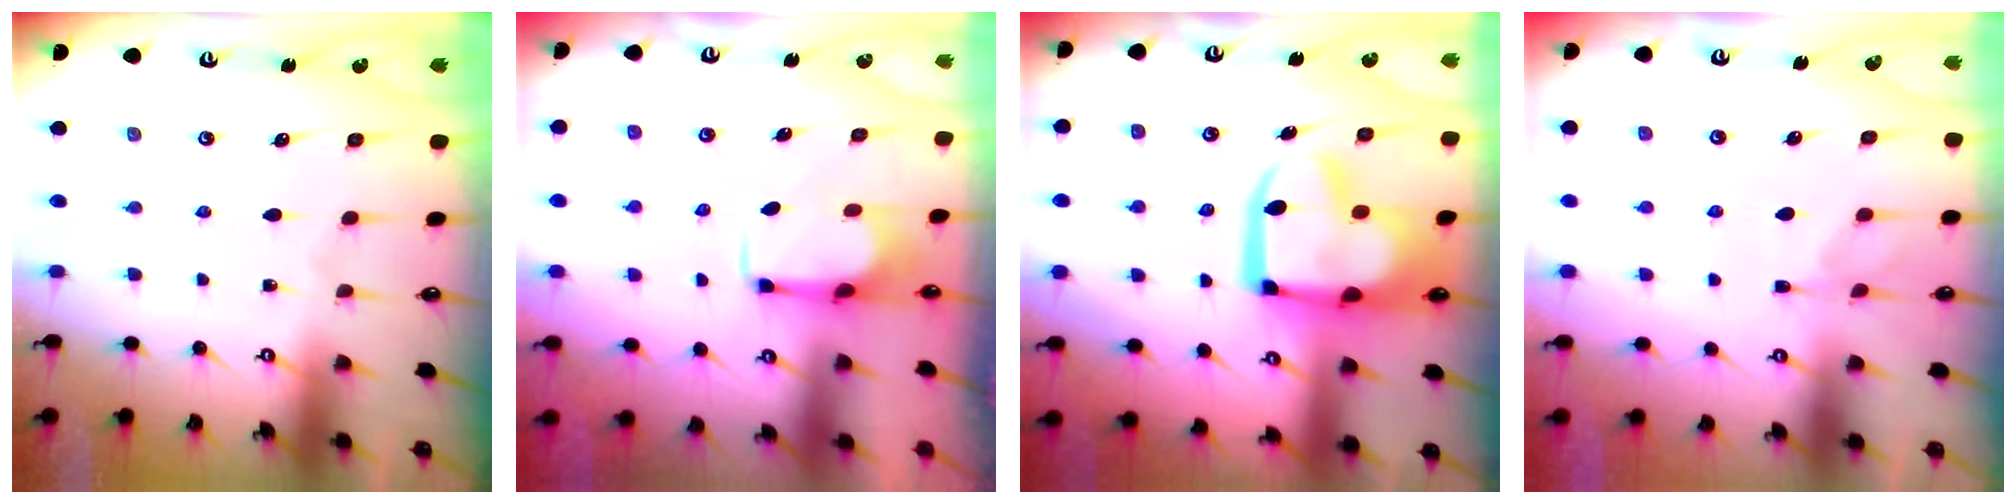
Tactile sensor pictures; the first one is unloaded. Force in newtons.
{"total": 2.7, "press": 2.5, "slide": 0.9}
{"total": 9.6, "press": 9.5, "slide": 1.5}
{"total": 1.2, "press": 0.5, "slide": 1.1}